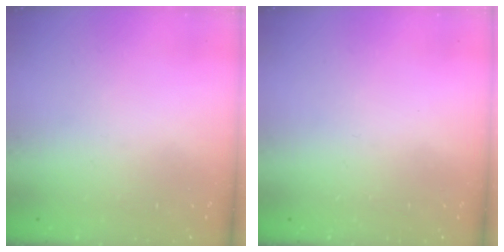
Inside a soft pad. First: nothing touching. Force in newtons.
{"total": 0.0}